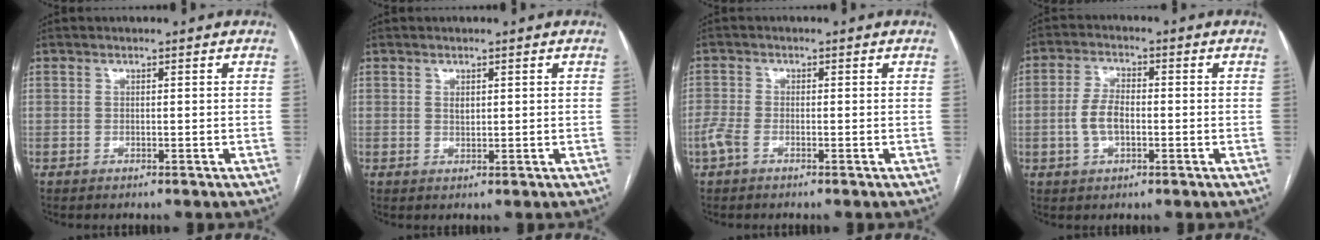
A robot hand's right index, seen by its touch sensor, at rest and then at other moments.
{"total": 1.1, "force": [0.4, 0.6, 0.7], "torque": [-0.013, -0.001, 0.010]}
{"total": 2.6, "force": [-1.4, 1.1, 1.9], "torque": [-0.052, -0.002, -0.032]}
{"total": 5.0, "force": [-0.9, 2.6, 4.2], "torque": [-0.095, 0.010, -0.014]}